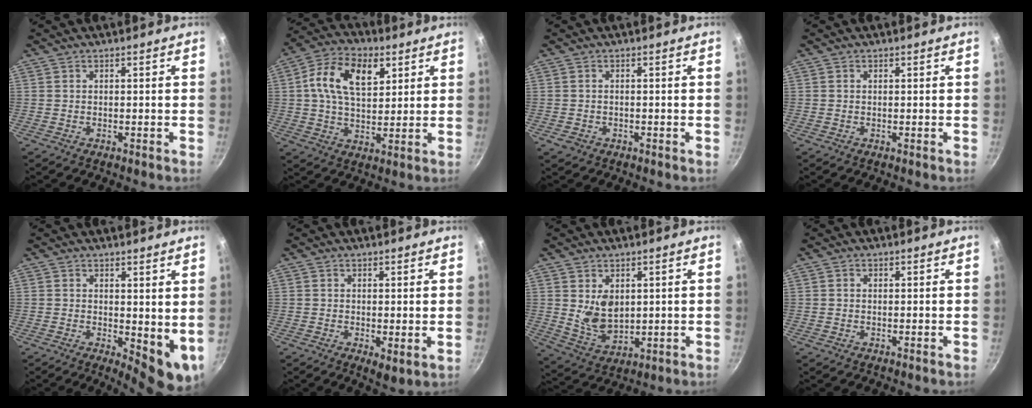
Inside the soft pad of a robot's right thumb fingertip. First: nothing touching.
{"total": 13.2, "force": [4.2, 8.0, 9.6], "torque": [-0.156, 0.001, 0.061]}
{"total": 1.6, "force": [-0.7, 1.2, 0.8], "torque": [-0.015, 0.002, -0.008]}
{"total": 0.0}
{"total": 7.9, "force": [1.1, 3.6, 6.9], "torque": [-0.069, -0.011, 0.022]}
{"total": 3.5, "force": [0.2, 1.6, 3.0], "torque": [-0.044, -0.015, 0.006]}
{"total": 7.9, "force": [1.7, 5.3, 5.6], "torque": [-0.084, -0.027, 0.047]}
{"total": 0.7, "force": [0.2, 0.6, 0.3], "torque": [-0.004, 0.004, 0.002]}